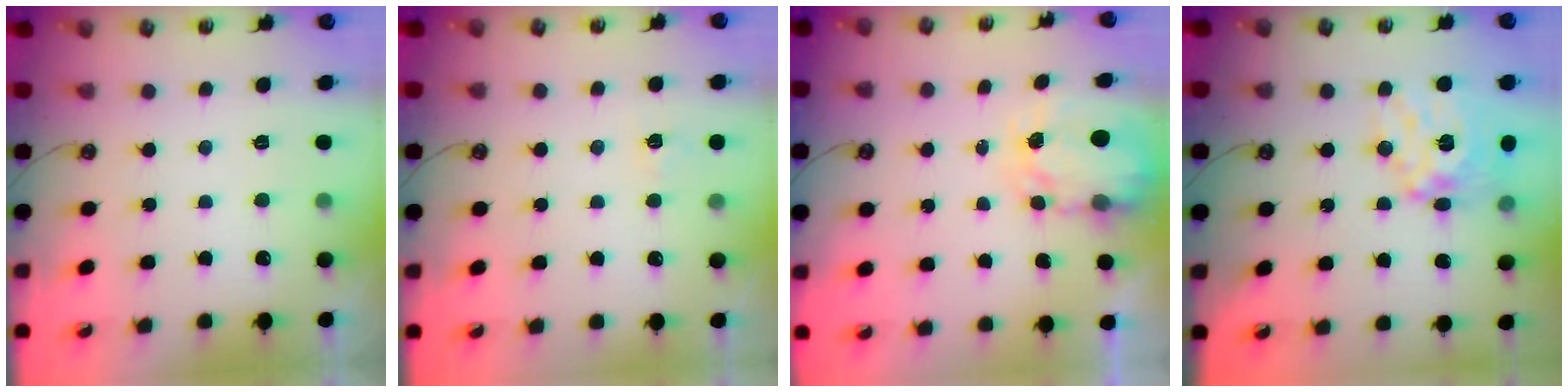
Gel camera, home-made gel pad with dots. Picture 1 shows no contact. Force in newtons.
{"total": 3.3, "press": 3.2, "slide": 0.4}
{"total": 3.8, "press": 3.8, "slide": 0.1}
{"total": 16.3, "press": 16.2, "slide": 1.5}